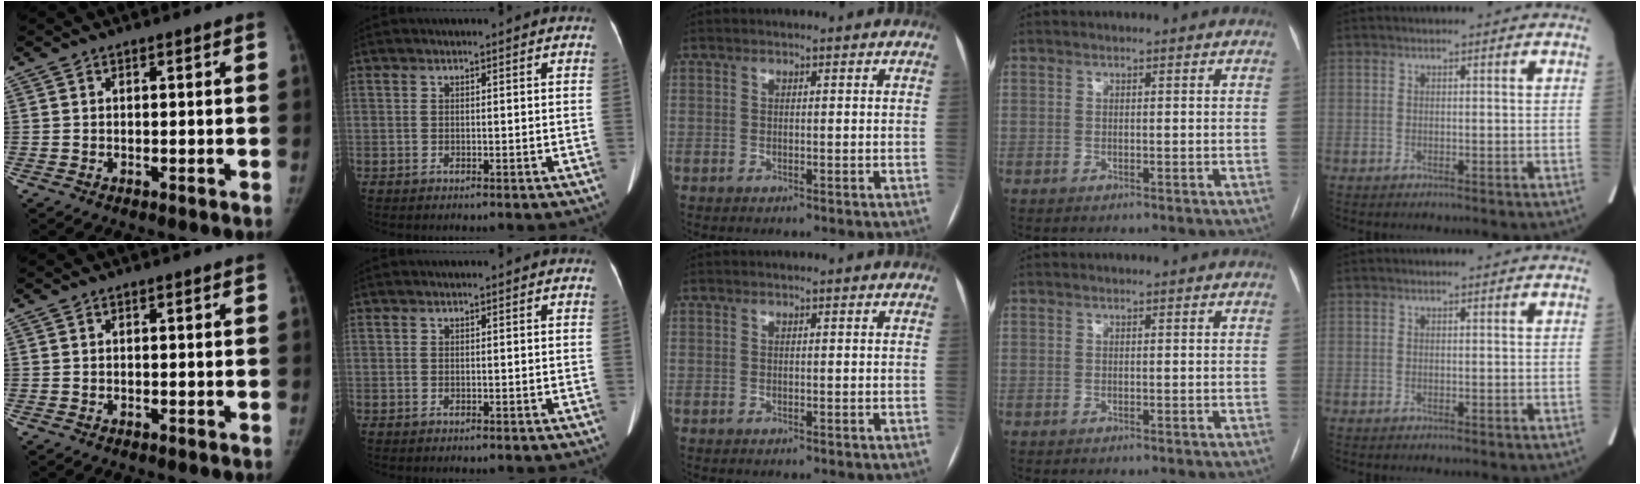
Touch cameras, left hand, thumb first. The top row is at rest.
{}